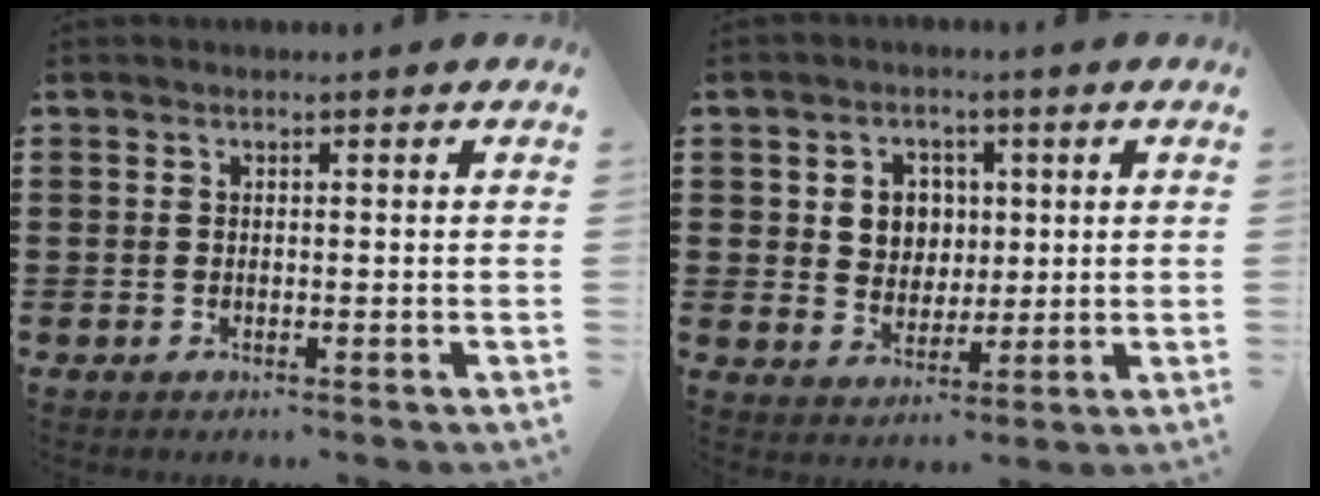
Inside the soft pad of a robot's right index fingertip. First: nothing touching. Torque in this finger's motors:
{"motor_torque": [0.24, -0.19, 0.49, 0.04]}